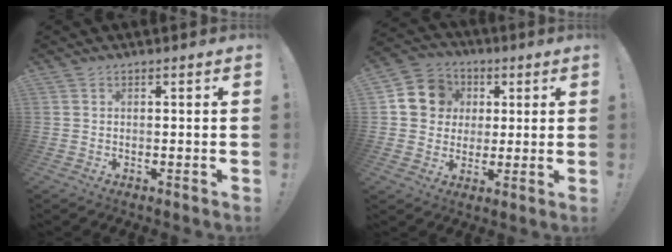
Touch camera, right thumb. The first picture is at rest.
{"total": 11.6, "force": [2.6, 10.7, 3.8], "torque": [-0.046, 0.004, 0.057]}